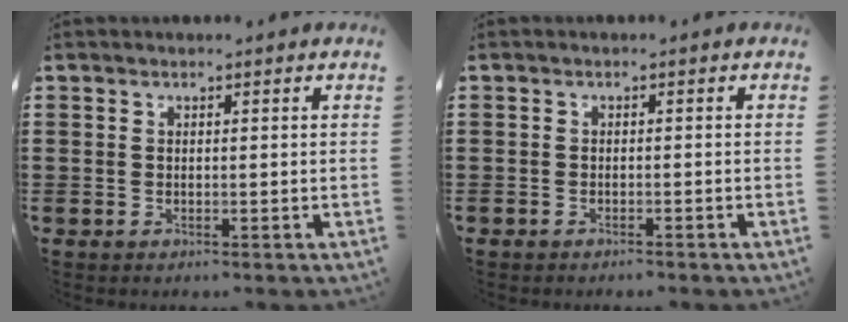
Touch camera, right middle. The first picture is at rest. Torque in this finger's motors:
{"motor_torque": [-0.15, 0.04, 0.02, -0.01]}